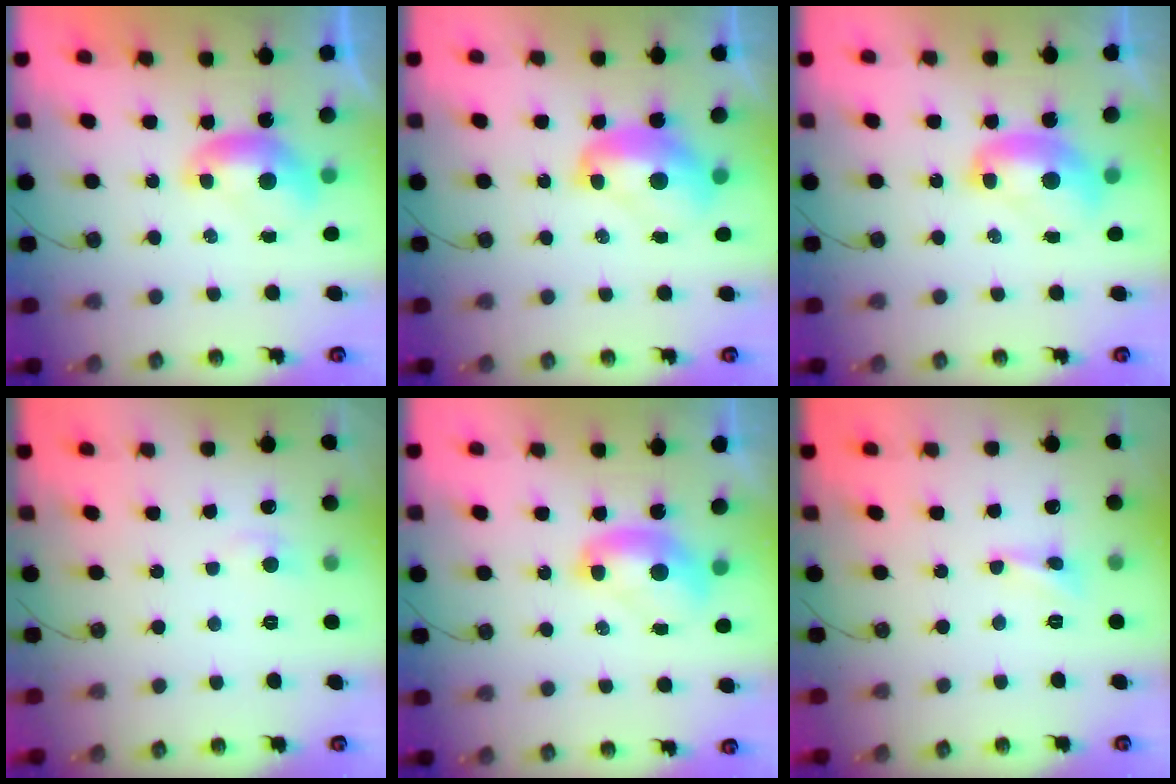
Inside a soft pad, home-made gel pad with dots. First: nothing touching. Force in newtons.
{"total": 3.1, "press": 3.1, "slide": 0.5}
{"total": 2.3, "press": 2.3, "slide": 0.2}
{"total": 0.8, "press": 0.4, "slide": 0.7}
{"total": 2.2, "press": 2.2, "slide": 0.2}
{"total": 3.5, "press": 3.4, "slide": 0.8}